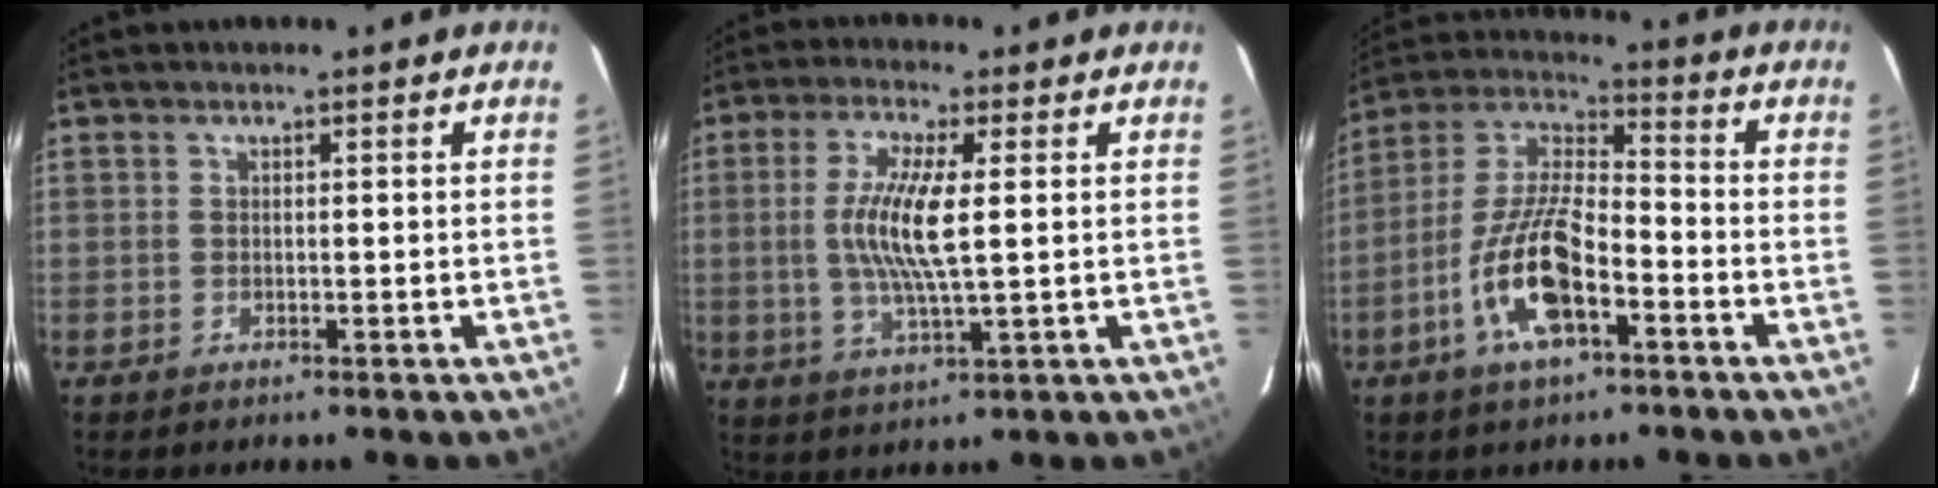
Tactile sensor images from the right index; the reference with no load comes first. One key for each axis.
{"total": 9.8, "fx": 0.8, "fy": 1.5, "fz": 9.7, "tx": -0.191, "ty": -0.003, "tz": 0.016}
{"total": 14.1, "fx": -6.2, "fy": 4.8, "fz": 11.8, "tx": -0.249, "ty": -0.004, "tz": -0.120}